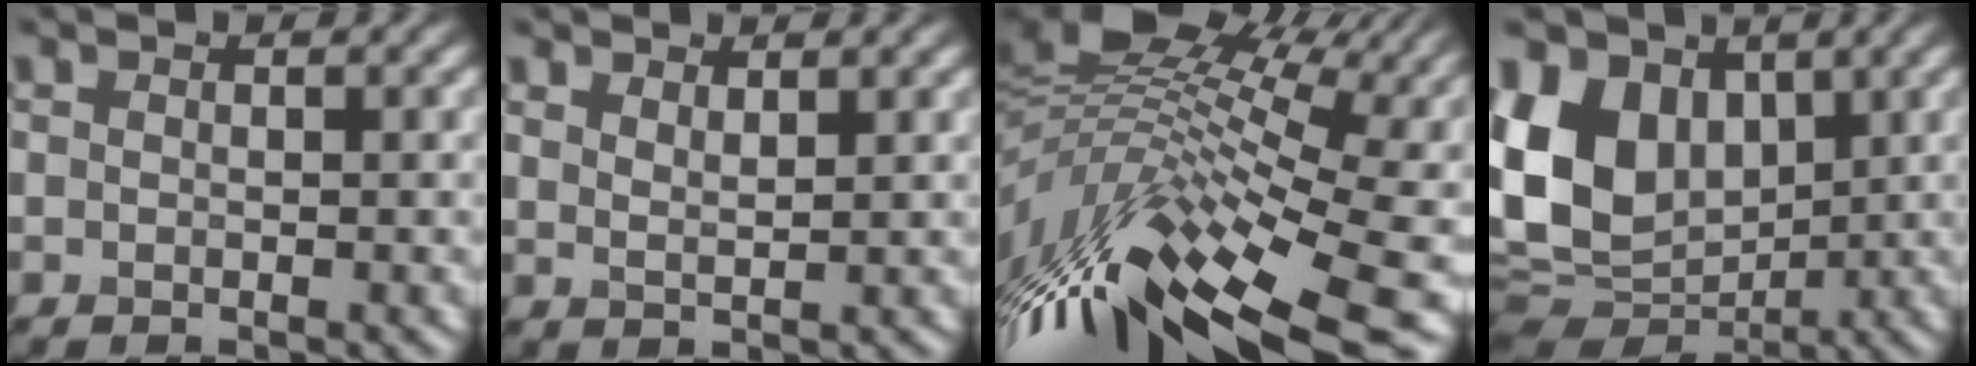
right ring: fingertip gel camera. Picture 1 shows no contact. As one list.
[{"total": 1.8, "force": [1.5, 0.4, 0.8], "torque": [-0.013, -0.001, 0.028]}, {"total": 14.9, "force": [-1.1, 6.1, 13.6], "torque": [-0.273, 0.009, -0.019]}, {"total": 13.4, "force": [2.4, 10.1, 8.5], "torque": [-0.188, 0.005, 0.057]}]